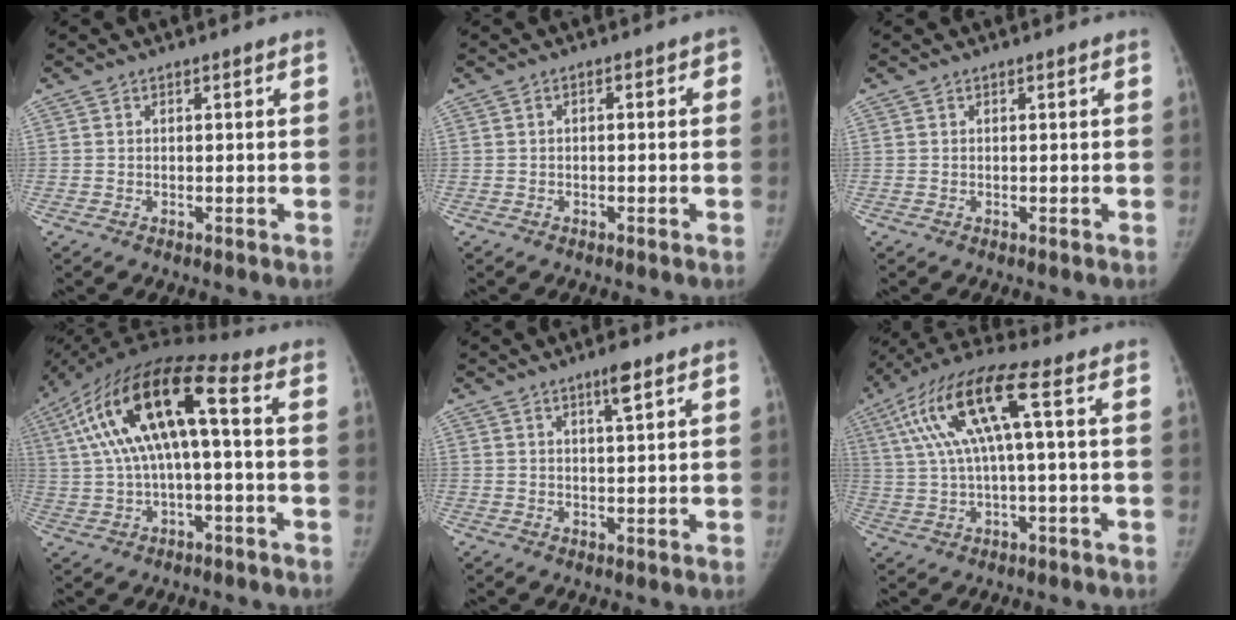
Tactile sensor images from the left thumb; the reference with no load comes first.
{"total": 1.9, "force": [-0.1, 1.1, 1.5], "torque": [-0.004, 0.013, -0.007]}
{"total": 0.0}
{"total": 17.1, "force": [2.2, 5.8, 15.9], "torque": [-0.322, 0.057, 0.037]}
{"total": 3.4, "force": [2.0, 0.4, 2.7], "torque": [-0.044, -0.011, 0.034]}
{"total": 14.1, "force": [3.2, 2.6, 13.5], "torque": [-0.299, 0.038, 0.058]}